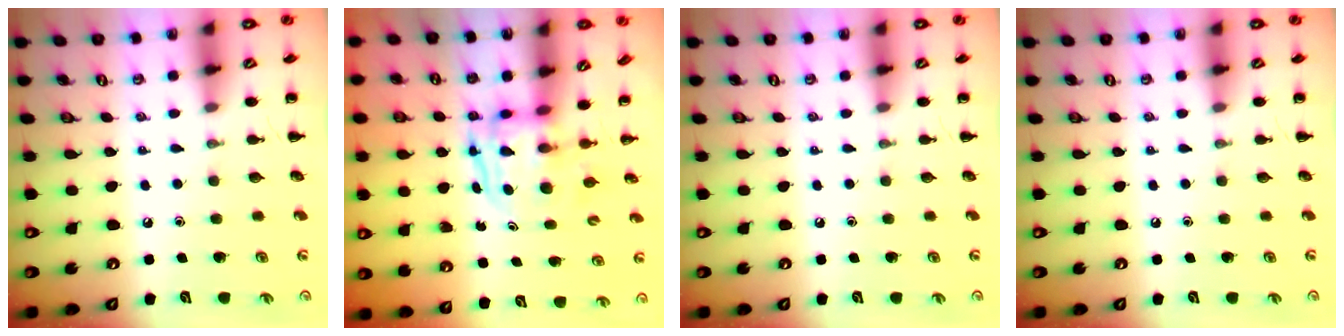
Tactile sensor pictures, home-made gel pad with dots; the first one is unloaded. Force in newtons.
{"total": 4.0, "press": 4.0, "slide": 0.4}
{"total": 0.0}
{"total": 0.0}